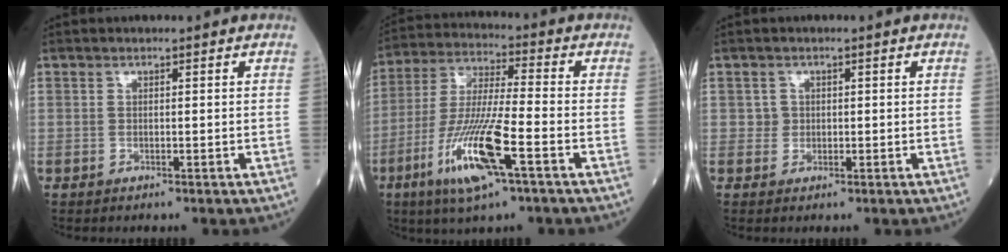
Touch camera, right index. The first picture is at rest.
{"total": 13.7, "force": [-6.0, 1.0, 12.3], "torque": [-0.256, -0.019, -0.109]}
{"total": 1.2, "force": [0.1, 1.2, 0.0], "torque": [0.007, 0.006, 0.003]}